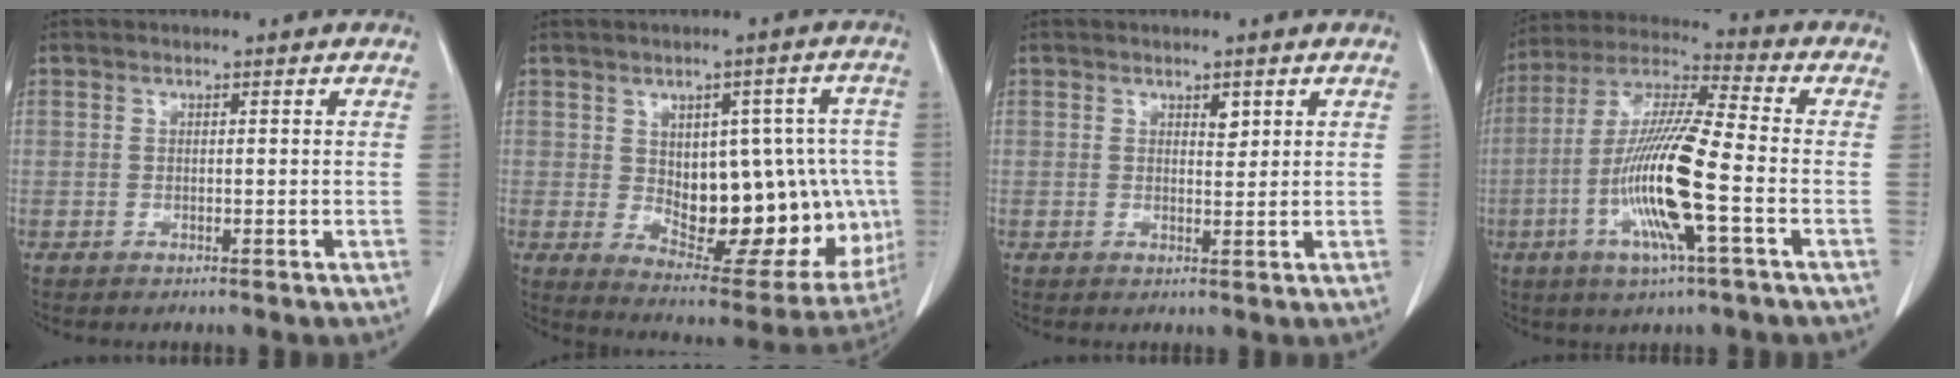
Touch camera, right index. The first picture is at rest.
{"total": 20.4, "force": [-0.9, 9.8, 17.9], "torque": [-0.215, 0.014, 0.019]}
{"total": 1.7, "force": [1.0, 0.8, 1.2], "torque": [-0.018, -0.005, 0.016]}
{"total": 15.4, "force": [-4.1, 0.8, 14.8], "torque": [-0.302, -0.011, -0.084]}